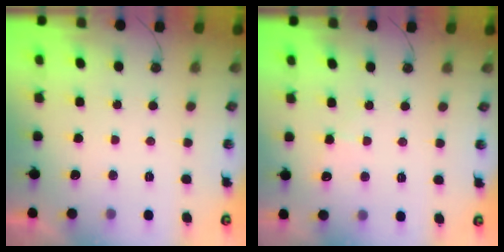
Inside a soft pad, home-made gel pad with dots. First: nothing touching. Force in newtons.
{"total": 4.9, "press": 4.8, "slide": 0.6}